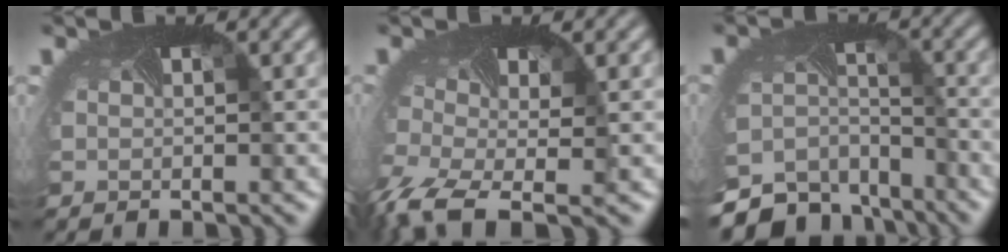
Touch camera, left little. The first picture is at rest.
{"total": 6.5, "force": [-4.5, 2.7, 3.8], "torque": [-0.117, -0.041, -0.089]}
{"total": 8.1, "force": [-7.1, 3.7, 1.1], "torque": [-0.053, -0.023, -0.115]}